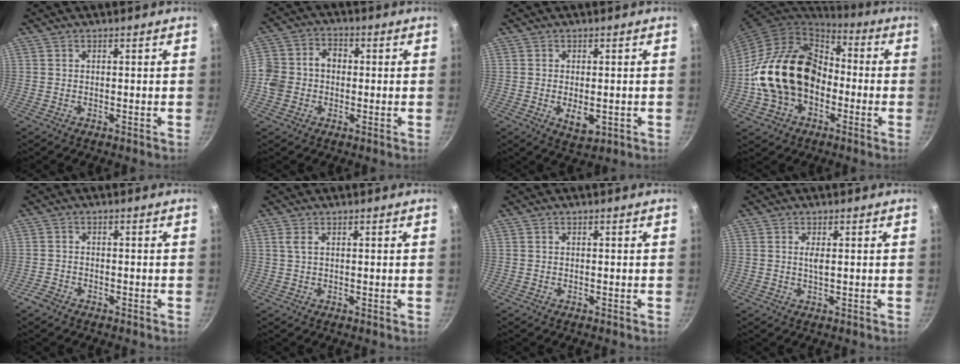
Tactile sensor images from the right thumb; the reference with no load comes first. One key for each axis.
{"total": 8.1, "fx": -0.8, "fy": 6.7, "fz": 4.4, "tx": -0.061, "ty": 0.023, "tz": -0.031}
{"total": 4.7, "fx": -0.9, "fy": 2.6, "fz": 3.9, "tx": -0.056, "ty": -0.008, "tz": -0.007}
{"total": 20.7, "fx": -3.3, "fy": 15.4, "fz": 13.4, "tx": -0.218, "ty": 0.055, "tz": -0.066}
{"total": 2.2, "fx": -1.7, "fy": 1.1, "fz": 0.8, "tx": -0.026, "ty": 0.015, "tz": -0.033}
{"total": 1.3, "fx": 0.6, "fy": 0.3, "fz": 1.1, "tx": -0.022, "ty": -0.002, "tz": 0.010}
{"total": 0.0}
{"total": 1.6, "fx": 0.4, "fy": 0.4, "fz": 1.5, "tx": -0.027, "ty": -0.002, "tz": 0.007}